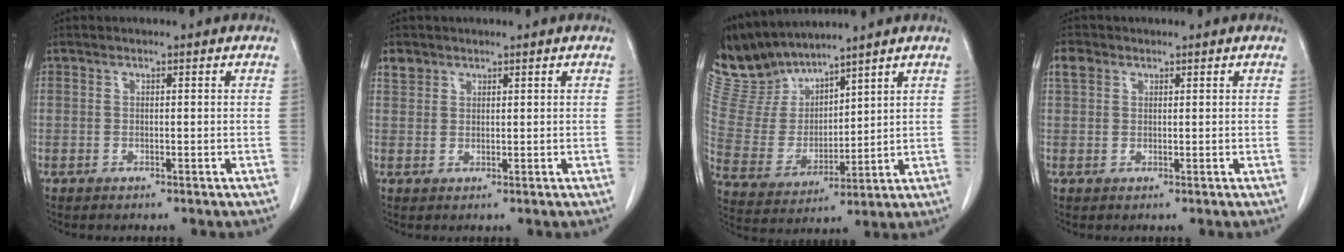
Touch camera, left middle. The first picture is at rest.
{"total": 1.9, "force": [1.4, 1.3, 0.1], "torque": [0.001, 0.007, 0.026]}
{"total": 10.5, "force": [10.2, 2.1, 1.3], "torque": [-0.051, 0.005, 0.230]}
{"total": 2.3, "force": [1.3, 1.7, 0.8], "torque": [-0.019, 0.011, 0.025]}